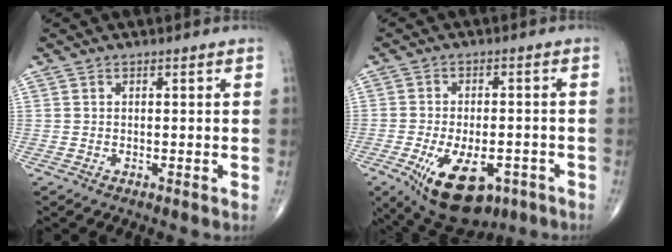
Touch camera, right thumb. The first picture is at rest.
{"total": 15.0, "force": [-7.1, 7.6, 10.8], "torque": [-0.173, 0.008, -0.096]}